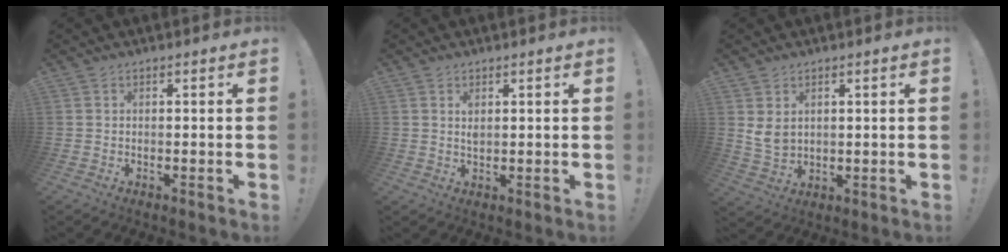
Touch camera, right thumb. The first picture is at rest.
{"total": 1.8, "force": [1.2, 0.7, 1.2], "torque": [-0.022, -0.004, 0.021]}
{"total": 5.4, "force": [2.7, 3.5, 3.1], "torque": [-0.056, -0.009, 0.050]}